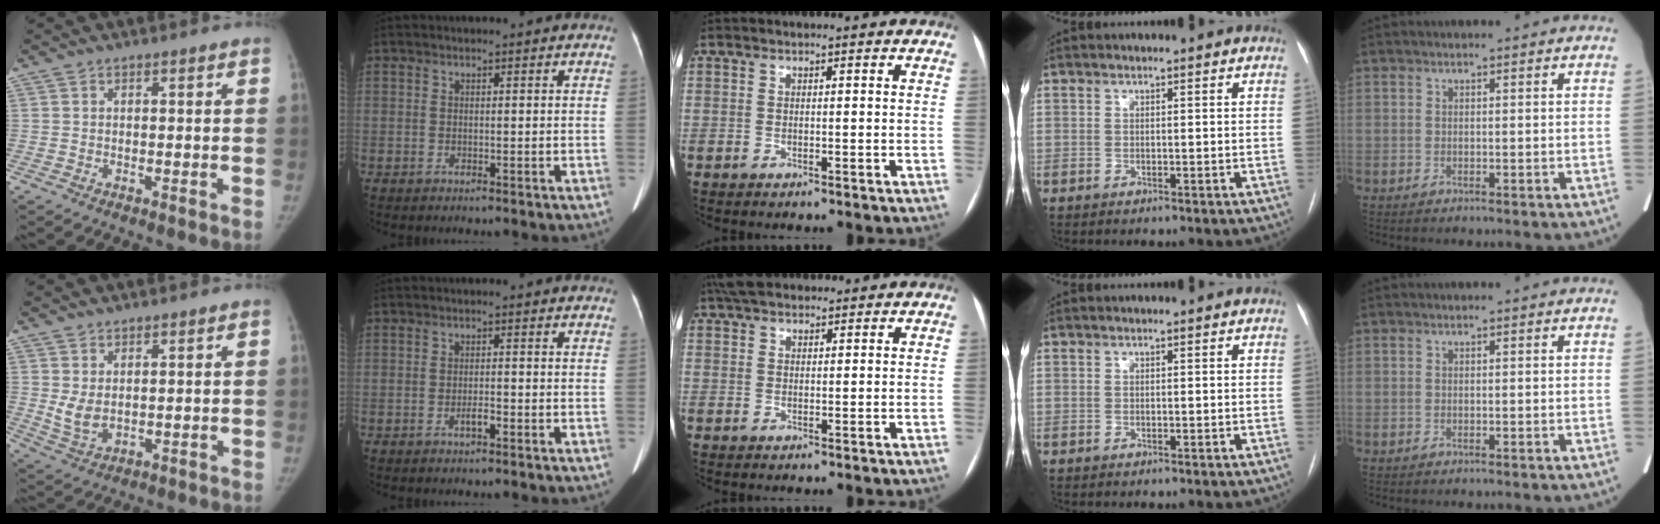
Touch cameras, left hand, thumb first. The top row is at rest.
{"thumb": {"total": 4.4, "force": [1.2, 2.7, 3.3], "torque": [-0.058, -0.014, 0.035]}, "index": {"total": 1.5, "force": [-1.1, 0.3, 1.1], "torque": [-0.021, -0.002, -0.017]}, "middle": {"total": 6.4, "force": [5.3, 2.5, 2.5], "torque": [-0.038, 0.032, 0.094]}}